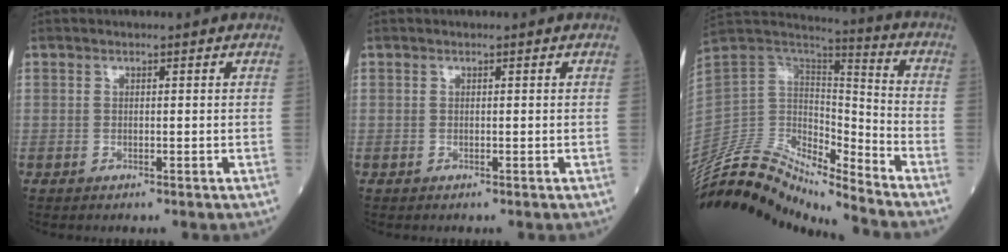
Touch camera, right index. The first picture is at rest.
{"total": 0.0}
{"total": 16.6, "force": [-15.7, 3.4, 4.0], "torque": [-0.073, 0.083, -0.281]}